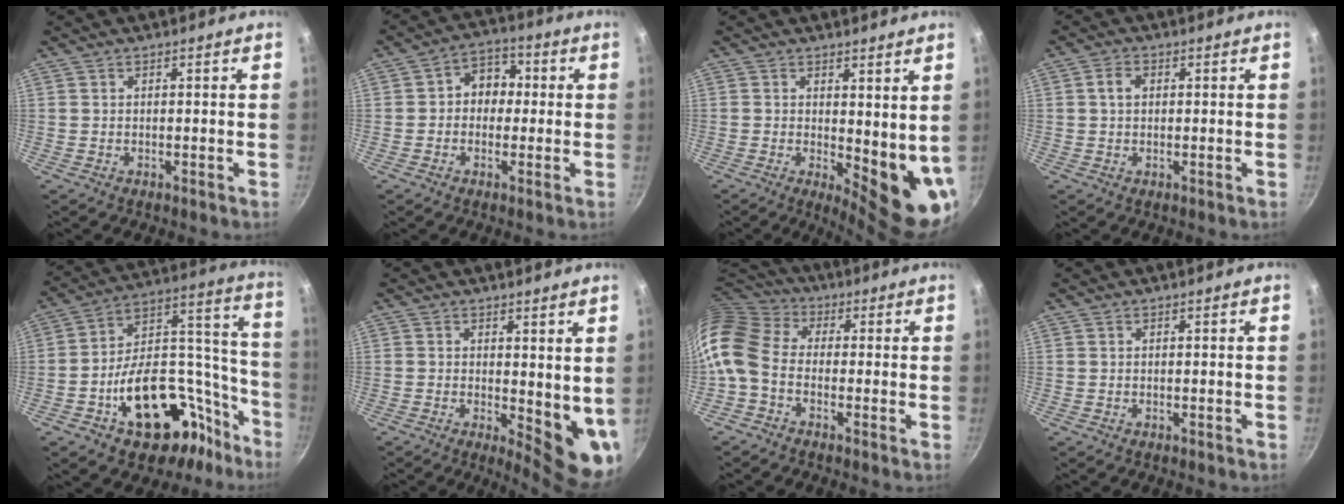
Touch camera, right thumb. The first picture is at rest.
{"total": 7.1, "force": [0.1, 5.8, 4.0], "torque": [-0.012, 0.018, -0.011]}
{"total": 9.6, "force": [1.1, 4.1, 8.6], "torque": [-0.091, -0.028, 0.022]}
{"total": 2.8, "force": [0.4, 2.0, 1.9], "torque": [-0.026, 0.005, 0.006]}
{"total": 29.0, "force": [-14.1, 16.9, 18.9], "torque": [-0.209, 0.118, -0.202]}
{"total": 8.5, "force": [0.8, 3.7, 7.6], "torque": [-0.079, -0.024, 0.014]}
{"total": 12.1, "force": [-2.4, 8.9, 7.8], "torque": [-0.155, 0.036, -0.069]}
{"total": 0.0}